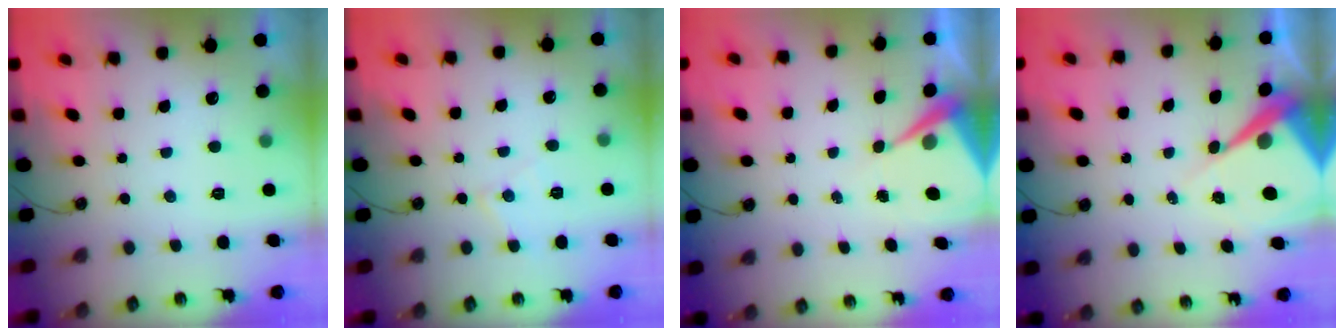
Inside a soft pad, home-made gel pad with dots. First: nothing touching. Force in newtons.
{"total": 5.4, "press": 5.4, "slide": 0.3}
{"total": 6.7, "press": 6.7, "slide": 0.3}
{"total": 8.5, "press": 8.5, "slide": 0.7}